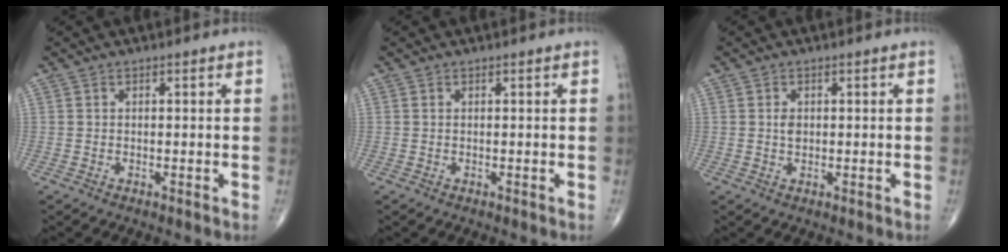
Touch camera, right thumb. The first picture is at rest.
{"total": 0.0}
{"total": 1.7, "force": [0.2, 1.2, 1.2], "torque": [-0.016, 0.000, 0.004]}